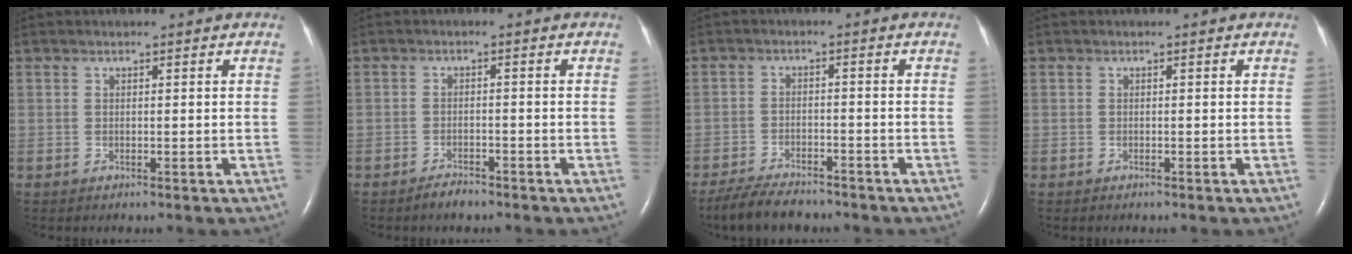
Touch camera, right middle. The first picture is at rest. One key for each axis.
{"total": 2.2, "fx": -1.9, "fy": 0.5, "fz": 0.8, "tx": -0.023, "ty": -0.003, "tz": -0.031}
{"total": 7.5, "fx": -6.5, "fy": 2.1, "fz": 3.1, "tx": -0.056, "ty": -0.016, "tz": -0.110}
{"total": 0.0}